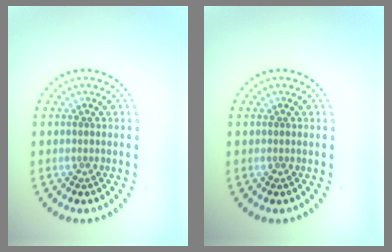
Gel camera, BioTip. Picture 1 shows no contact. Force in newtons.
{"total": 0.0}